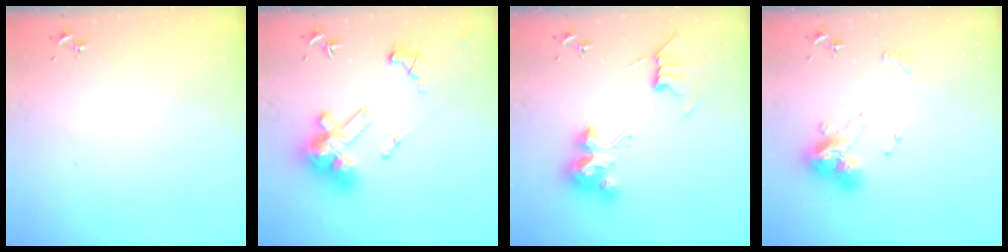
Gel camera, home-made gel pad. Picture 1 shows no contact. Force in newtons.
{"total": 24.3, "press": 24.1, "slide": 2.6}
{"total": 10.5, "press": 10.5, "slide": 0.5}
{"total": 13.5, "press": 13.5, "slide": 1.3}